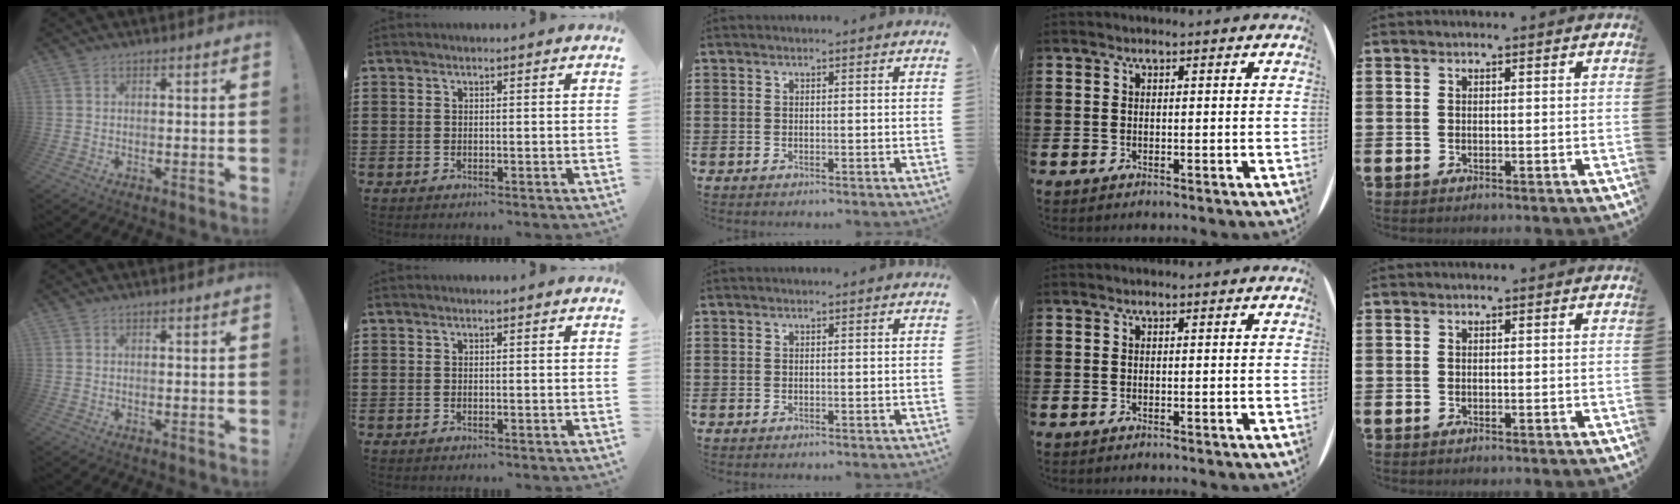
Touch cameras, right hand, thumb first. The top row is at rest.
{}